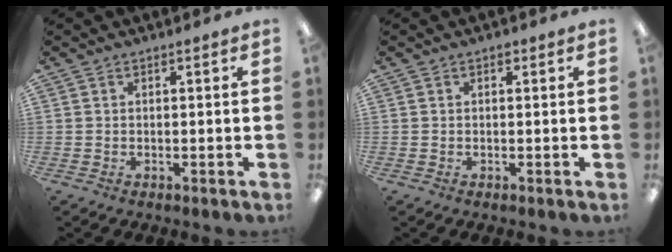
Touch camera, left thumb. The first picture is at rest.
{"total": 0.6, "force": [0.4, 0.4, 0.2], "torque": [-0.006, 0.004, 0.007]}